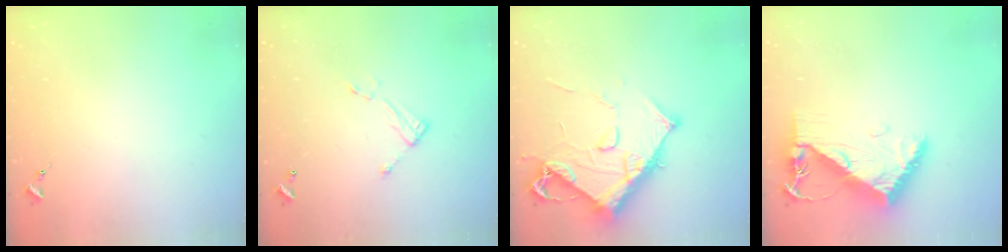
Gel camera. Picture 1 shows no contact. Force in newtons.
{"total": 6.4, "press": 6.4, "slide": 0.3}
{"total": 13.1, "press": 13.1, "slide": 1.4}
{"total": 9.5, "press": 9.4, "slide": 1.0}